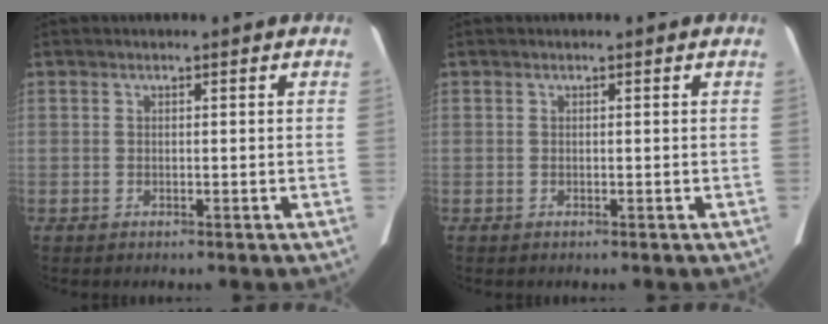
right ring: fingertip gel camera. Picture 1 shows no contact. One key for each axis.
{"total": 0.0}